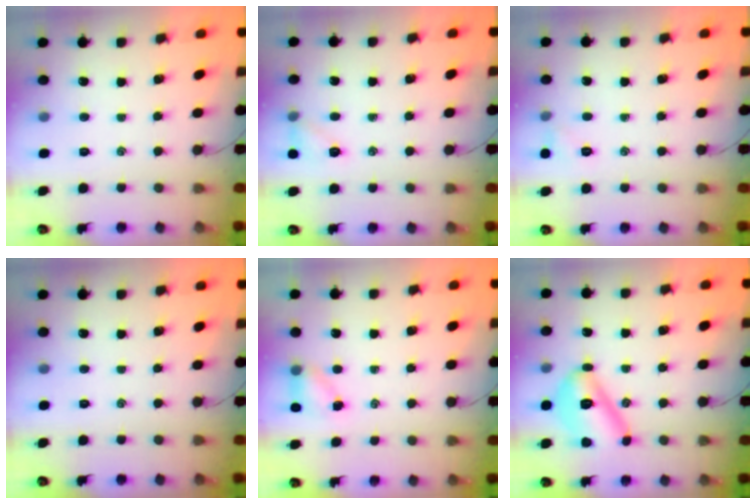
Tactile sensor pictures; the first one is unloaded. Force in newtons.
{"total": 7.4, "press": 7.2, "slide": 1.6}
{"total": 4.1, "press": 3.9, "slide": 1.2}
{"total": 0.0}
{"total": 4.1, "press": 4.0, "slide": 0.7}
{"total": 12.0, "press": 11.9, "slide": 0.8}